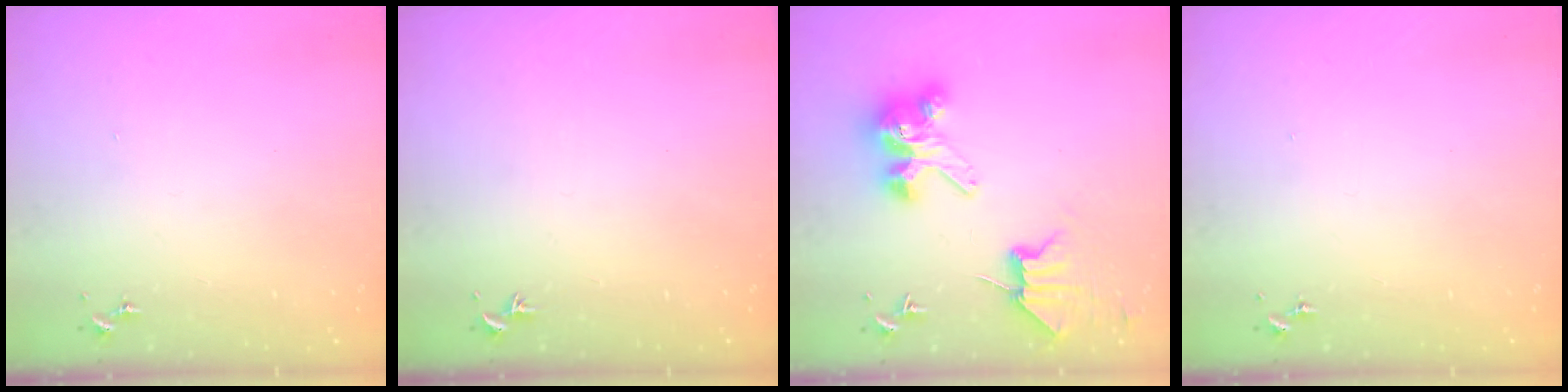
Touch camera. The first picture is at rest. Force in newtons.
{"total": 0.0}
{"total": 8.9, "press": 8.8, "slide": 1.3}
{"total": 0.0}